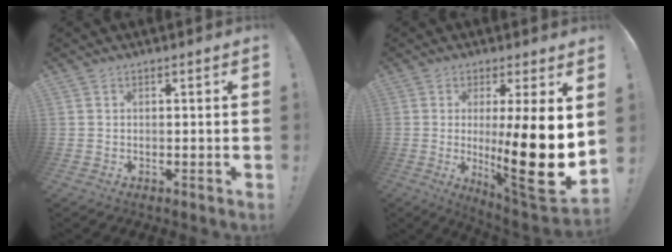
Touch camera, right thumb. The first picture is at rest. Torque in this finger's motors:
{"motor_torque": [1.74, 3.26, 1.47, -0.87, 0.48]}